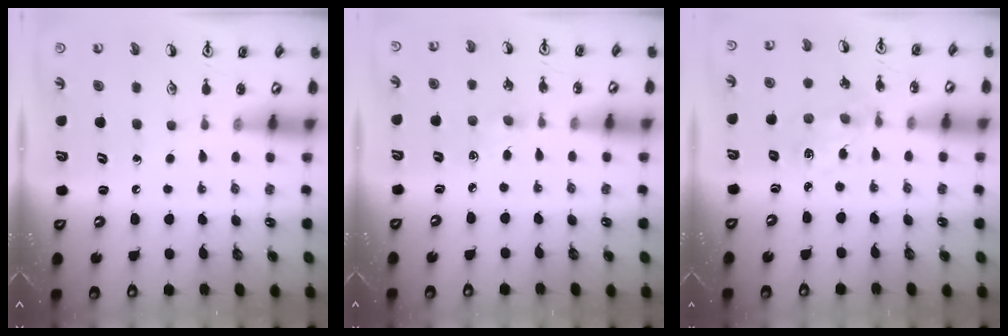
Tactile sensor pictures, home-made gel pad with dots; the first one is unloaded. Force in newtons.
{"total": 3.8, "press": 3.8, "slide": 0.5}
{"total": 1.3, "press": 1.3, "slide": 0.1}